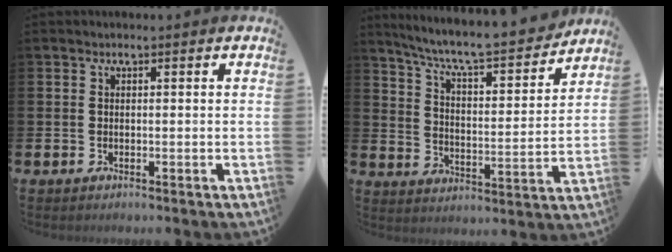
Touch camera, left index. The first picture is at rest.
{"total": 8.4, "force": [7.7, 0.8, 3.1], "torque": [-0.086, -0.059, 0.128]}